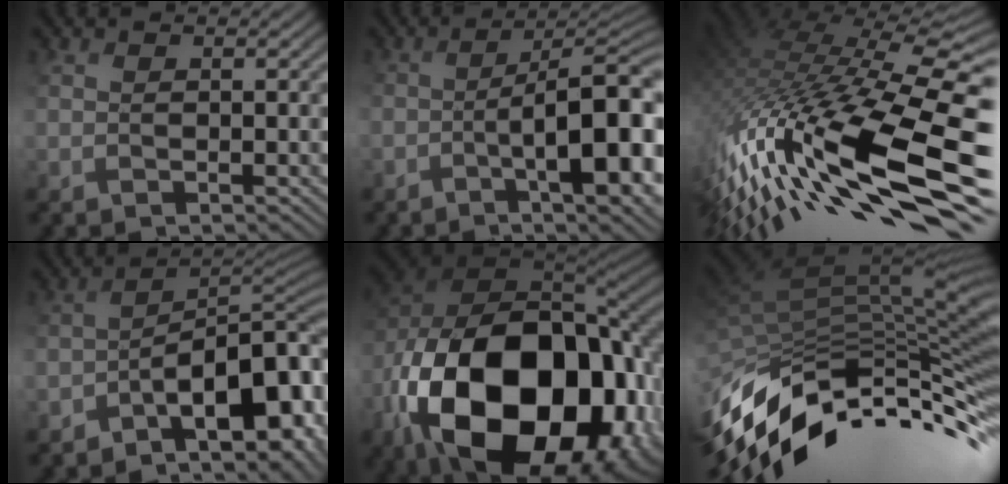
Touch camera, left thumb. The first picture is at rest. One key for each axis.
{"total": 13.6, "fx": -4.5, "fy": 4.1, "fz": 12.2, "tx": -0.152, "ty": 0.000, "tz": -0.050}
{"total": 17.0, "fx": -7.0, "fy": 6.0, "fz": 14.3, "tx": -0.324, "ty": -0.024, "tz": -0.110}
{"total": 10.3, "fx": -6.0, "fy": 4.2, "fz": 7.2, "tx": -0.088, "ty": -0.005, "tz": -0.087}
{"total": 23.0, "fx": -7.3, "fy": 14.8, "fz": 16.0, "tx": -0.382, "ty": -0.065, "tz": -0.089}
{"total": 13.6, "fx": -6.8, "fy": 6.7, "fz": 9.6, "tx": -0.225, "ty": -0.022, "tz": -0.098}